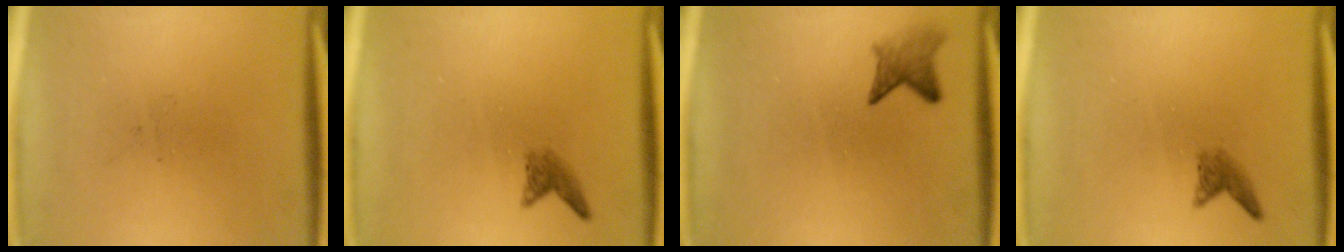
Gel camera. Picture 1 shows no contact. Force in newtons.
{"total": 1.5}
{"total": 2.4}
{"total": 1.5}